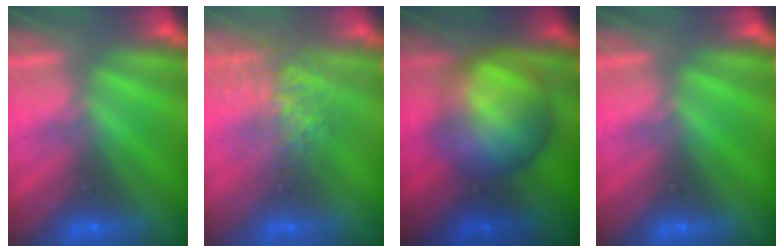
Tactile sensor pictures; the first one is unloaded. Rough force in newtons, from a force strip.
{"total": 3.9}
{"total": 8.7}
{"total": 0.0}